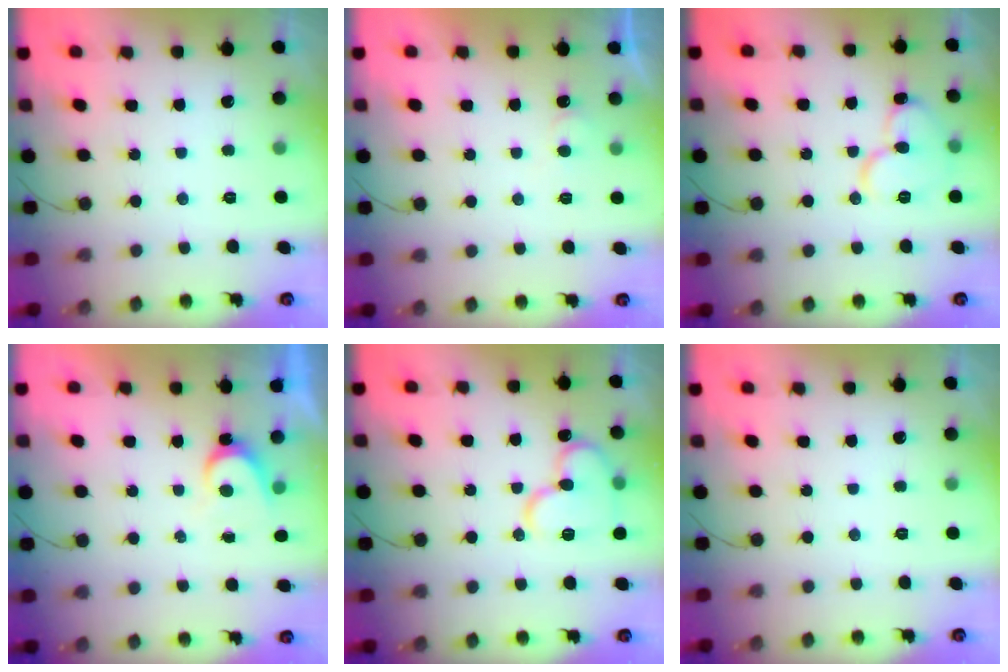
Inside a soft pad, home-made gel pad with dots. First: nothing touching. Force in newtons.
{"total": 3.8, "press": 3.8, "slide": 0.4}
{"total": 10.9, "press": 10.8, "slide": 1.3}
{"total": 3.4, "press": 3.4, "slide": 0.3}
{"total": 13.1, "press": 13.1, "slide": 1.2}
{"total": 0.0}